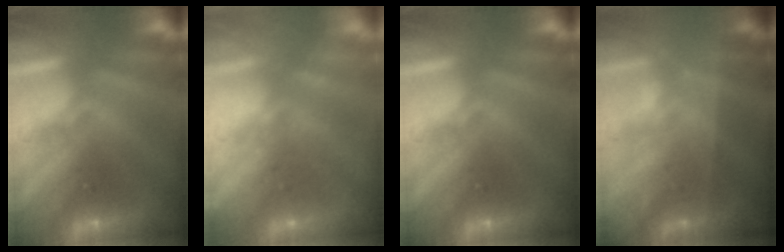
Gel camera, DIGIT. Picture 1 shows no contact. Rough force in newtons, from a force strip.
{"total": 2.4}
{"total": 0.0}
{"total": 1.7}